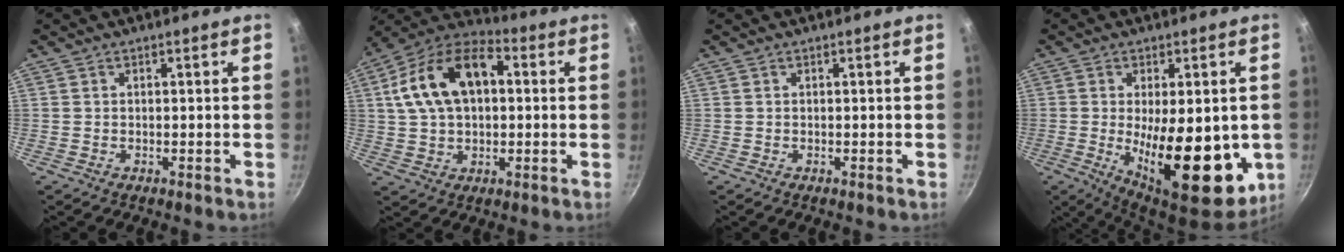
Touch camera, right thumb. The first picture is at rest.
{"total": 17.5, "force": [3.2, 10.8, 13.4], "torque": [-0.221, 0.033, 0.039]}
{"total": 0.0}
{"total": 20.2, "force": [-2.9, 8.4, 18.1], "torque": [-0.242, -0.019, -0.028]}